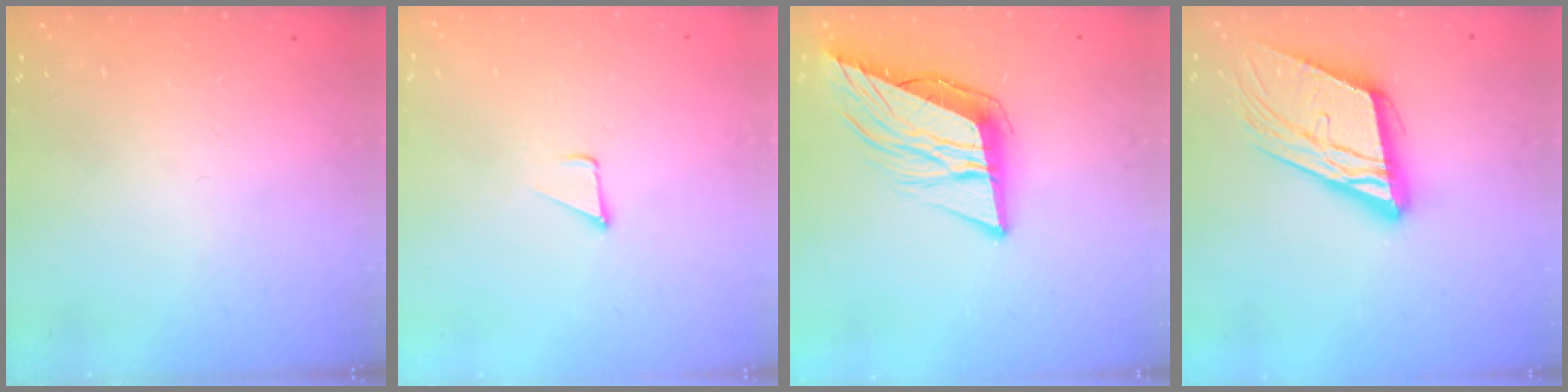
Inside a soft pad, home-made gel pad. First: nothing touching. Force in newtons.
{"total": 1.5, "press": 1.5, "slide": 0.1}
{"total": 12.7, "press": 12.2, "slide": 3.4}
{"total": 17.6, "press": 17.4, "slide": 2.6}